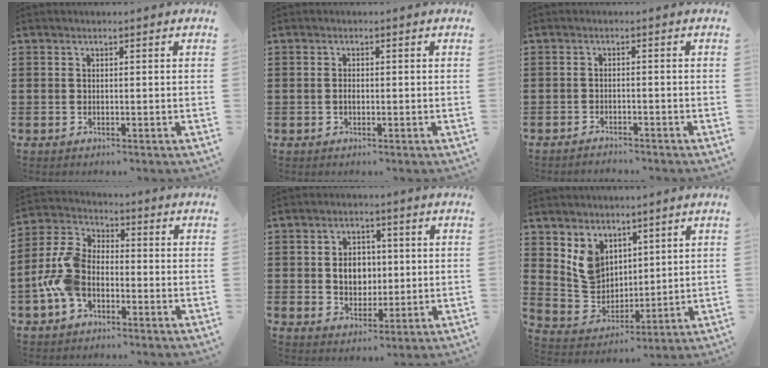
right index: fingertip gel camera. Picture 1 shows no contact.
{"total": 1.1, "force": [-0.2, 0.6, 0.9], "torque": [-0.019, 0.000, -0.005]}
{"total": 1.5, "force": [-1.5, 0.2, 0.0], "torque": [-0.005, 0.003, -0.033]}
{"total": 8.5, "force": [-2.8, 5.3, 5.9], "torque": [-0.166, 0.002, -0.063]}
{"total": 5.3, "force": [0.3, 4.2, 3.2], "torque": [-0.059, 0.007, -0.001]}
{"total": 7.1, "force": [3.9, 5.5, 2.2], "torque": [-0.070, 0.002, 0.078]}